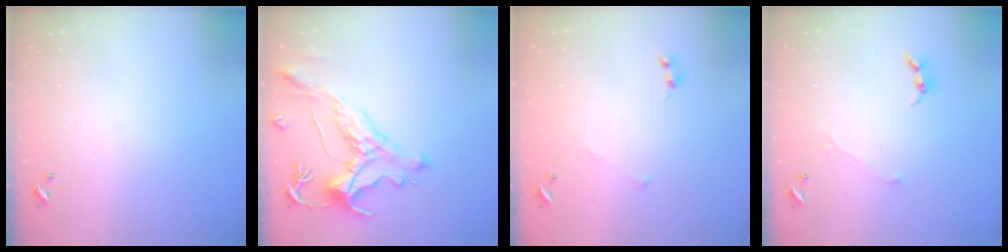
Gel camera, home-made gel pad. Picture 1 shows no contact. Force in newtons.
{"total": 1.7, "press": 0.9, "slide": 1.4}
{"total": 5.0, "press": 4.9, "slide": 0.9}
{"total": 0.8, "press": 0.7, "slide": 0.3}